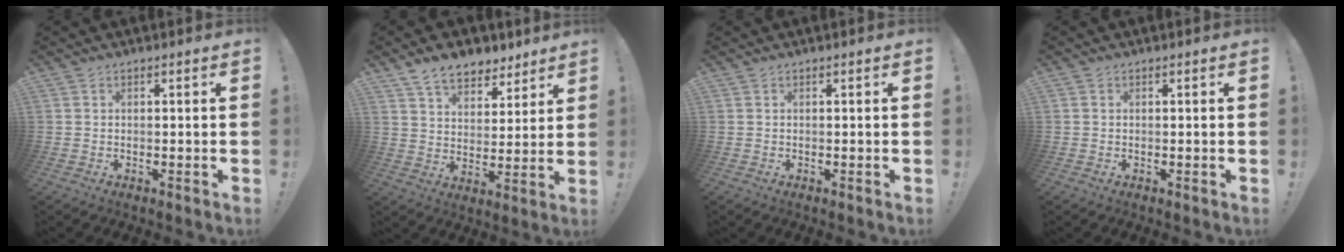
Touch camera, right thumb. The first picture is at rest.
{"total": 10.6, "force": [8.0, 5.9, 3.8], "torque": [-0.059, -0.052, 0.153]}
{"total": 0.0}
{"total": 0.0}